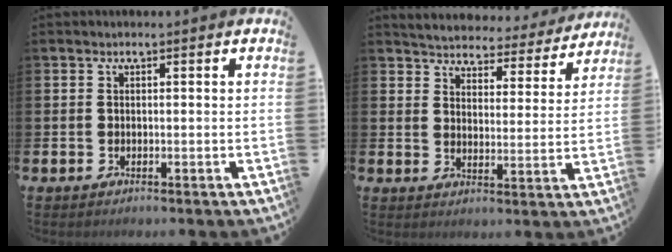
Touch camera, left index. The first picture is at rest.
{"total": 4.6, "force": [4.5, 0.9, 0.1], "torque": [-0.023, -0.038, 0.075]}